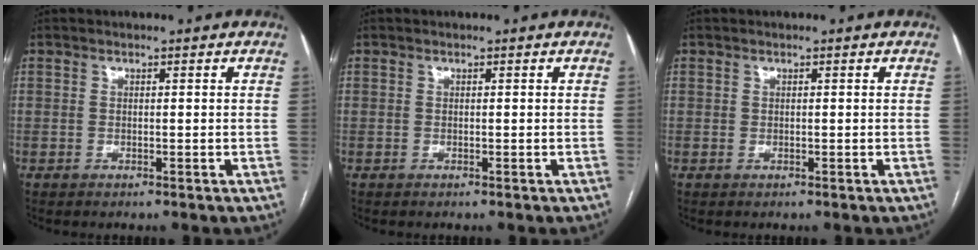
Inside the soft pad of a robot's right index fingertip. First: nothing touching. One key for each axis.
{"total": 0.0}
{"total": 0.0}